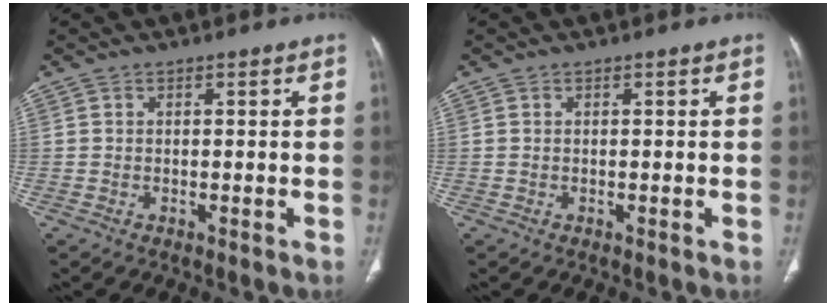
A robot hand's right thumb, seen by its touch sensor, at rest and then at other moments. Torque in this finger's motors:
{"motor_torque": [-0.42, 0.06, -0.37, 0.17, -0.03]}